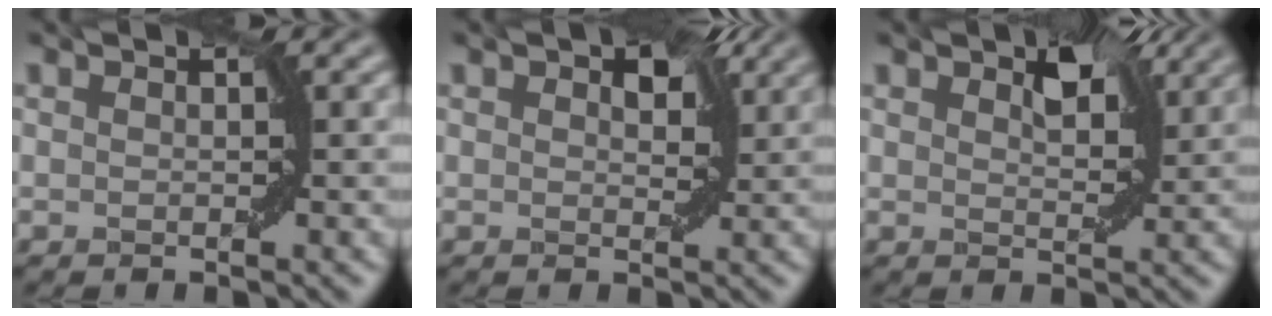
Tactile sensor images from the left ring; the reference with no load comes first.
{"total": 3.1, "force": [1.5, 1.5, 2.2], "torque": [-0.032, 0.003, 0.025]}
{"total": 3.7, "force": [2.2, 1.5, 2.5], "torque": [-0.042, 0.003, 0.035]}